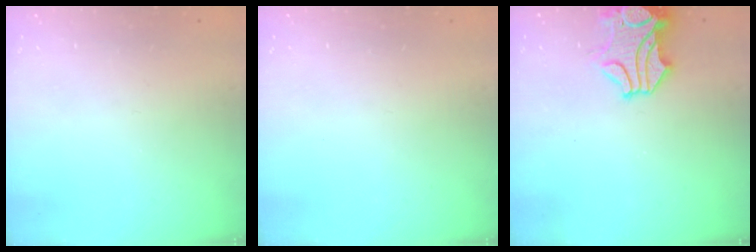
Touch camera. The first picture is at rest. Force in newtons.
{"total": 0.0}
{"total": 1.3, "press": 0.5, "slide": 1.3}